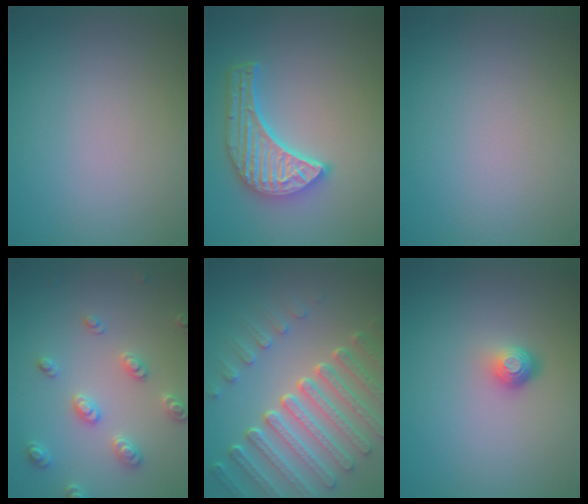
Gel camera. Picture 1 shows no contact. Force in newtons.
{"total": 5.7, "press": 4.5, "slide": 3.5}
{"total": 0.0}
{"total": 2.7, "press": 2.7, "slide": 0.4}
{"total": 7.4, "press": 5.6, "slide": 4.8}
{"total": 1.8, "press": 1.2, "slide": 1.3}